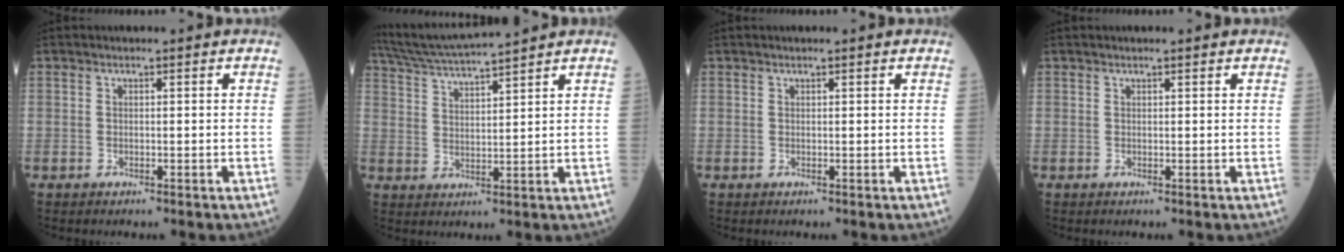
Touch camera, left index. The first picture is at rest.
{"total": 10.6, "force": [9.8, -1.3, 3.7], "torque": [-0.077, 0.022, 0.174]}
{"total": 1.0, "force": [0.9, 0.0, 0.4], "torque": [-0.007, 0.009, 0.015]}
{"total": 1.6, "force": [1.5, 0.2, 0.6], "torque": [-0.009, 0.012, 0.020]}